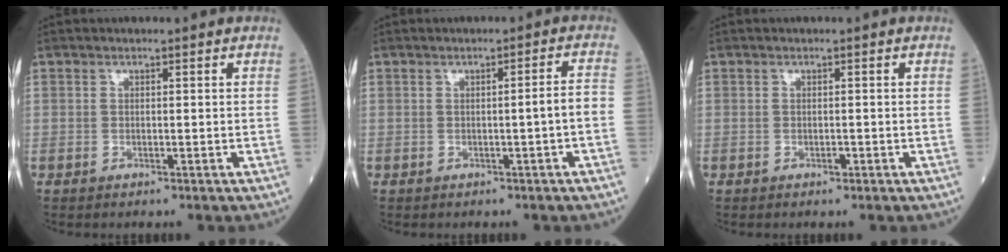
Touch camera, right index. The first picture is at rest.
{"total": 2.5, "force": [-0.8, -0.4, 2.4], "torque": [-0.031, 0.002, -0.013]}
{"total": 1.2, "force": [-0.5, 0.5, 0.9], "torque": [-0.015, 0.000, -0.006]}